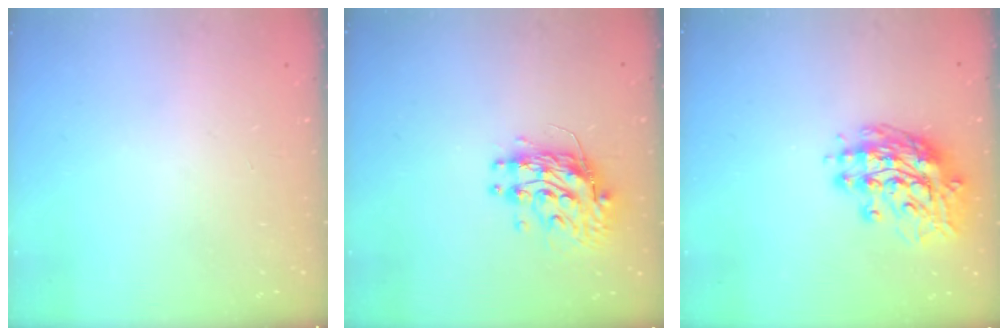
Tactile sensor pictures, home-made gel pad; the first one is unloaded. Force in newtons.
{"total": 10.8, "press": 10.7, "slide": 0.9}
{"total": 14.9, "press": 14.8, "slide": 1.5}